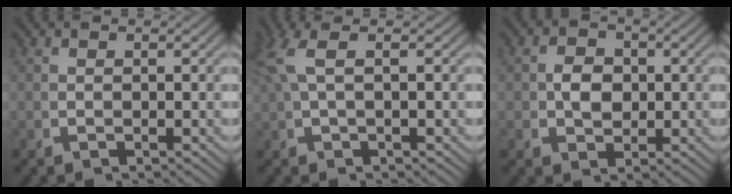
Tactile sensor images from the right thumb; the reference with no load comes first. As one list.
[{"total": 3.9, "force": [1.8, 0.8, 3.3], "torque": [-0.068, 0.014, 0.032]}, {"total": 3.0, "force": [0.3, 2.3, 1.8], "torque": [-0.031, -0.015, 0.018]}]